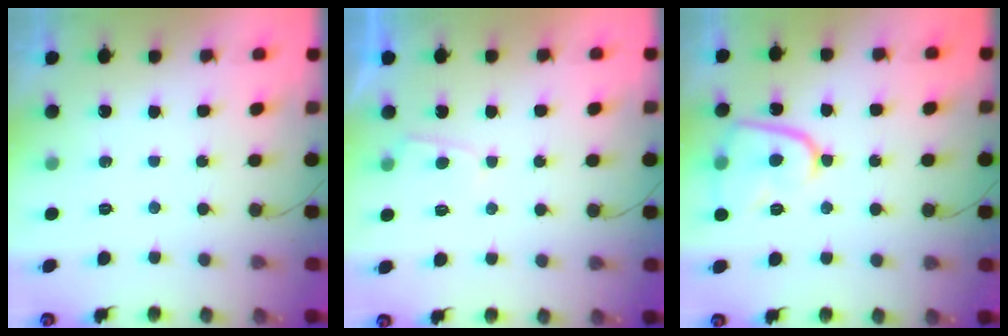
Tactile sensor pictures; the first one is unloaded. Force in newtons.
{"total": 2.3, "press": 2.3, "slide": 0.2}
{"total": 11.0, "press": 10.9, "slide": 1.5}